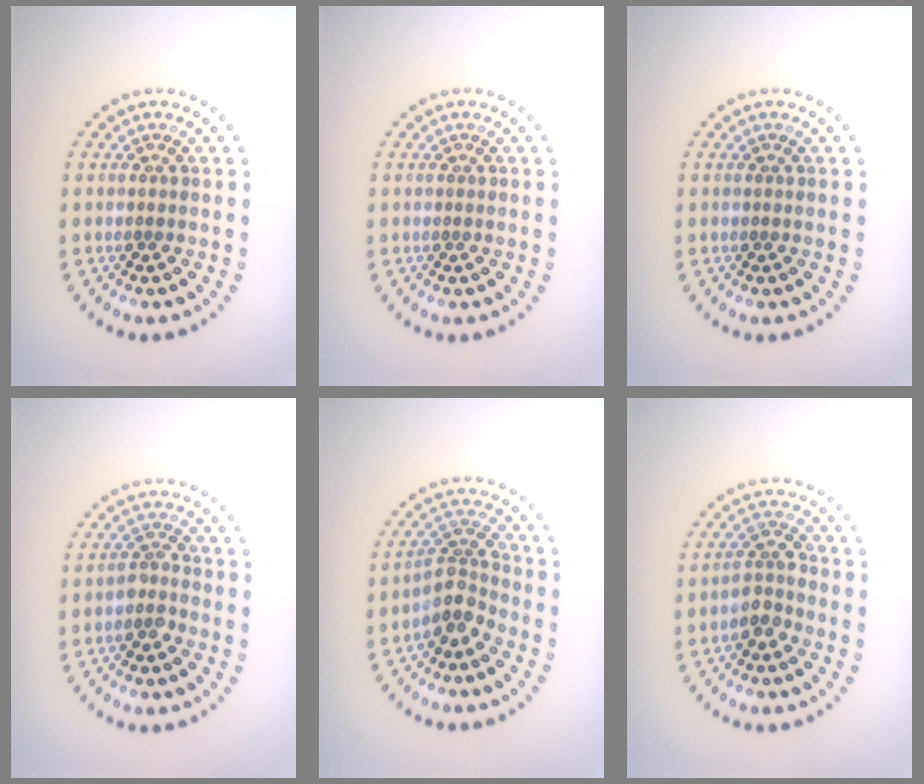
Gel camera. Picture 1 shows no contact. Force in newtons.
{"total": 0.0}
{"total": 0.0}
{"total": 1.6, "press": 1.2, "slide": 1.1}
{"total": 2.9, "press": 2.3, "slide": 1.8}
{"total": 2.2, "press": 1.9, "slide": 1.1}